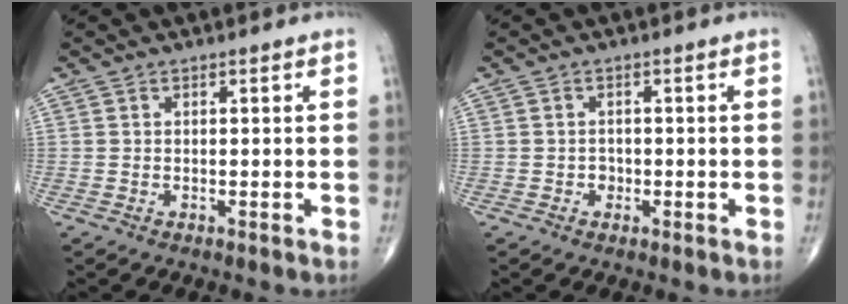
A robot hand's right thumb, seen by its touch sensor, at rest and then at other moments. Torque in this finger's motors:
{"motor_torque": [0.24, 0.06, 0.44, -0.02, -0.02]}